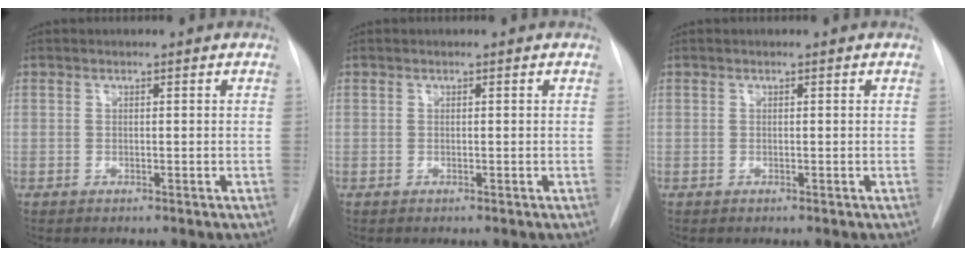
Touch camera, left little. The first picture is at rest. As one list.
[{"total": 0.0}, {"total": 0.0}]